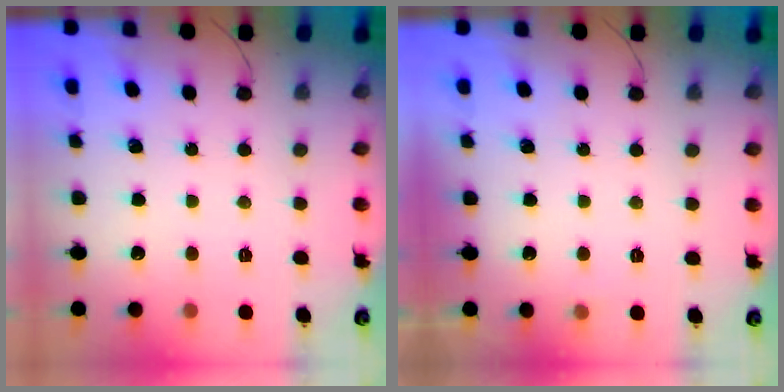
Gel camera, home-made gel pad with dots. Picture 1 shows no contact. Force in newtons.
{"total": 2.8, "press": 2.5, "slide": 1.1}